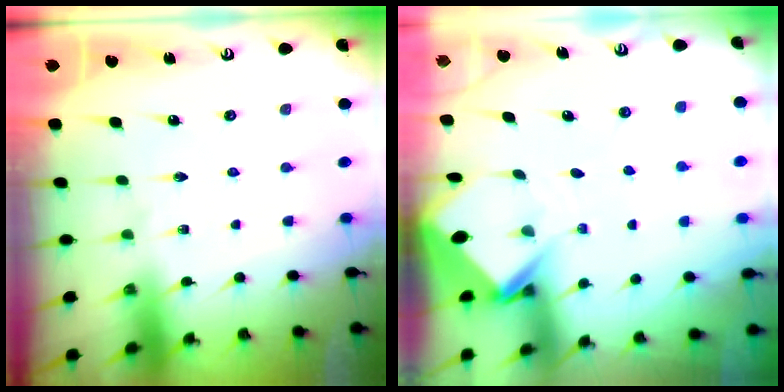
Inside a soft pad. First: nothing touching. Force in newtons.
{"total": 3.8, "press": 3.8, "slide": 0.2}